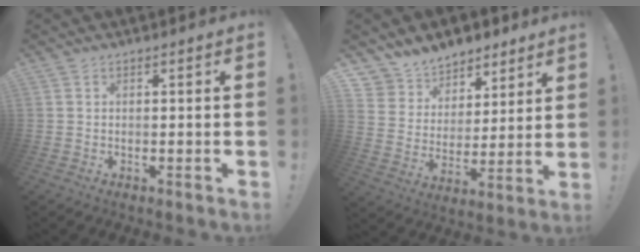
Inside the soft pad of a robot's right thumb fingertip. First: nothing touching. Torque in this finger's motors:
{"motor_torque": [-0.53, 1.06, 0.13, 0.14, 0.00]}